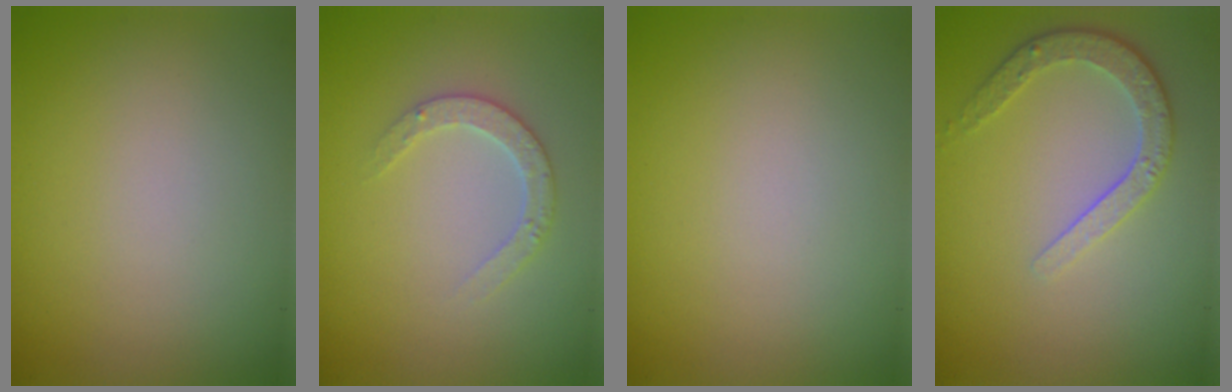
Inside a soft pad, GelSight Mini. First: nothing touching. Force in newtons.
{"total": 2.4, "press": 2.3, "slide": 0.5}
{"total": 0.0}
{"total": 2.9, "press": 2.5, "slide": 1.6}